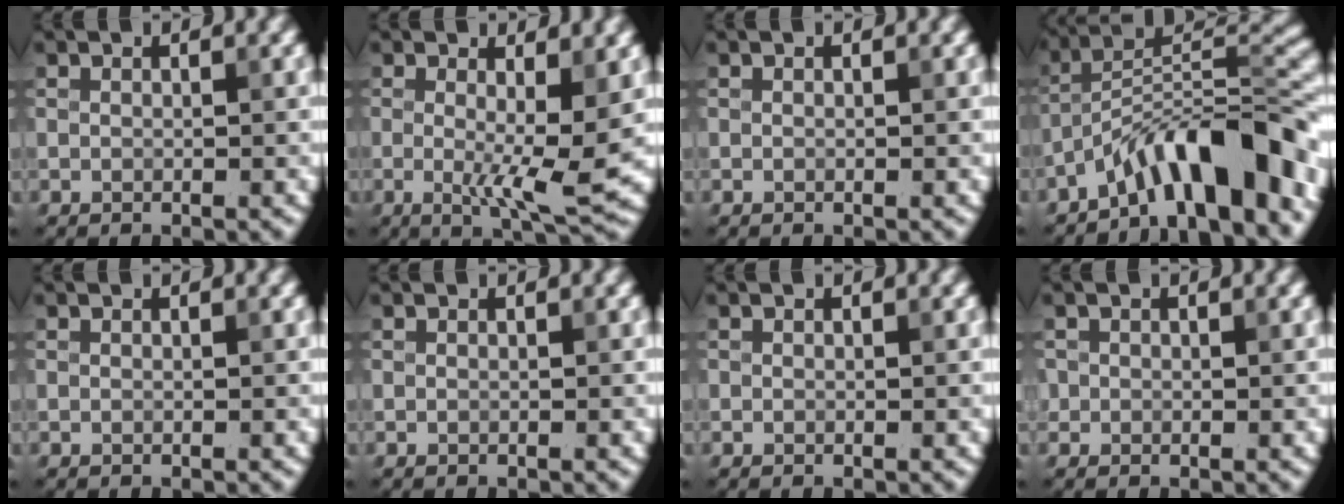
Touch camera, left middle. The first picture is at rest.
{"total": 5.5, "force": [0.0, 1.0, 5.4], "torque": [-0.083, -0.018, -0.001]}
{"total": 0.0}
{"total": 9.8, "force": [-6.6, 2.3, 6.9], "torque": [-0.096, 0.018, -0.118]}
{"total": 0.0}
{"total": 0.0}
{"total": 0.0}
{"total": 0.8, "force": [0.0, 0.8, 0.1], "torque": [0.005, -0.002, -0.003]}